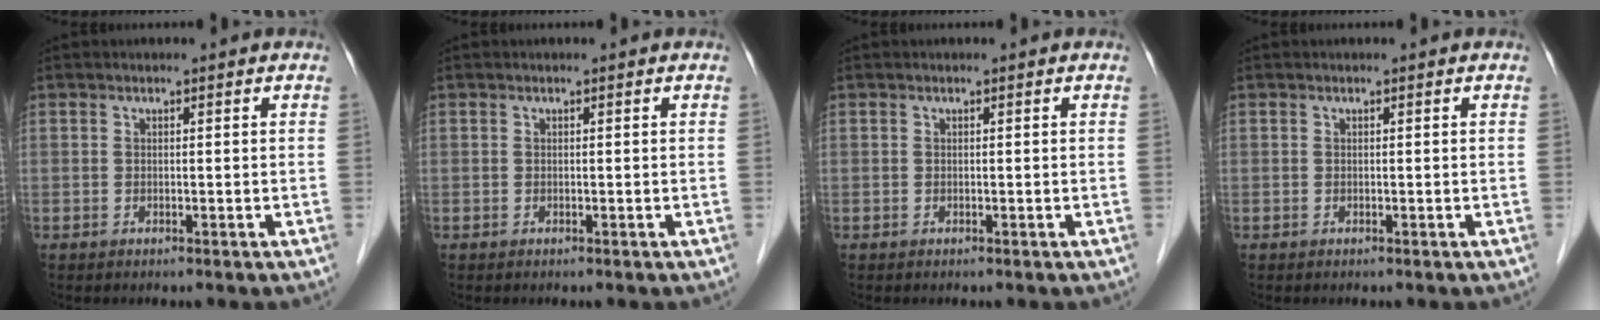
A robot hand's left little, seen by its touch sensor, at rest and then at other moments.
{"total": 0.0}
{"total": 0.0}
{"total": 0.0}